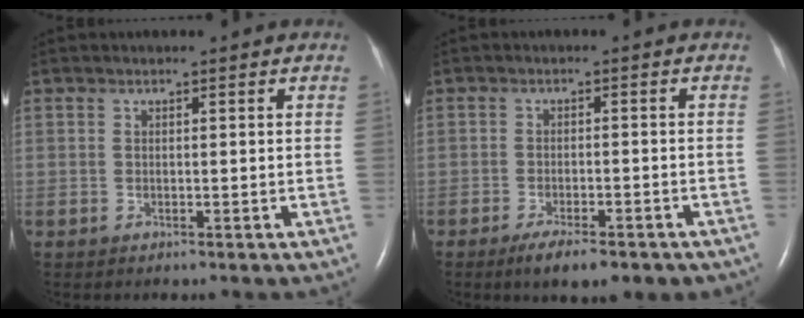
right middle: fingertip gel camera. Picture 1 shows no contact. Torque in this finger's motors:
{"motor_torque": [0.66, -0.59, 0.09, 0.09]}